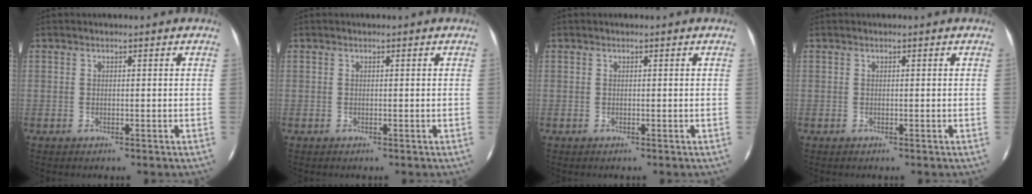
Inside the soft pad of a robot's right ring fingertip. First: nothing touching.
{"total": 0.0}
{"total": 0.0}
{"total": 0.0}